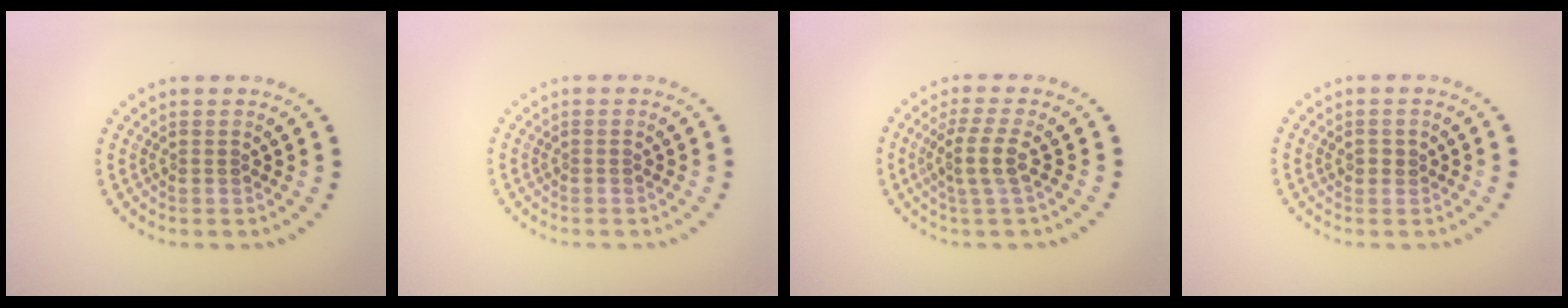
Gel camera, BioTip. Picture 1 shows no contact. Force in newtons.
{"total": 0.0}
{"total": 2.8, "press": 2.3, "slide": 1.6}
{"total": 0.6, "press": 0.5, "slide": 0.3}